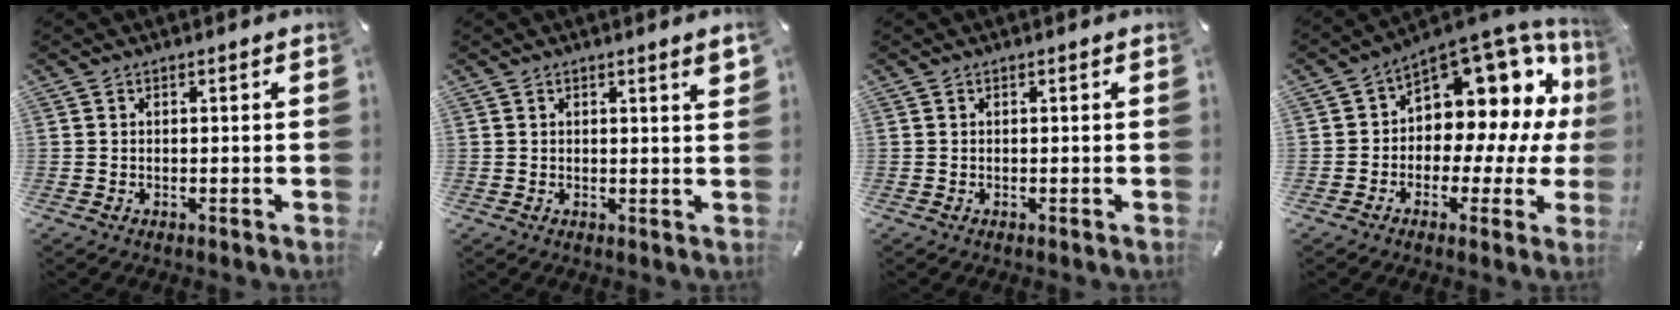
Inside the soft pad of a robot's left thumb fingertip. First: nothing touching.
{"total": 2.3, "force": [1.2, 0.2, 2.0], "torque": [-0.032, -0.002, 0.018]}
{"total": 0.0}
{"total": 12.5, "force": [5.7, 8.3, 7.3], "torque": [-0.099, -0.072, 0.097]}